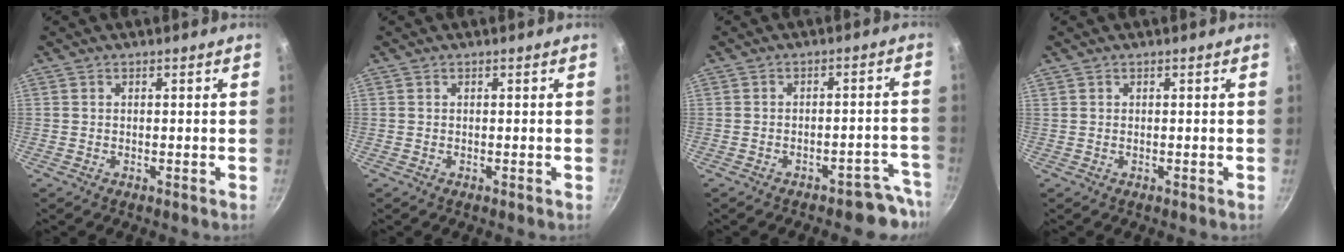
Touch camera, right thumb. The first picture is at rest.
{"total": 0.0}
{"total": 6.1, "force": [-5.2, 2.4, 2.0], "torque": [0.029, 0.066, -0.057]}
{"total": 0.0}